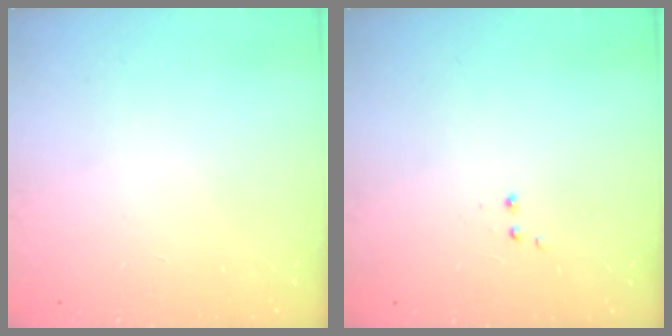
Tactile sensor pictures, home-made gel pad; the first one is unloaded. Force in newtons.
{"total": 1.9, "press": 1.8, "slide": 0.5}